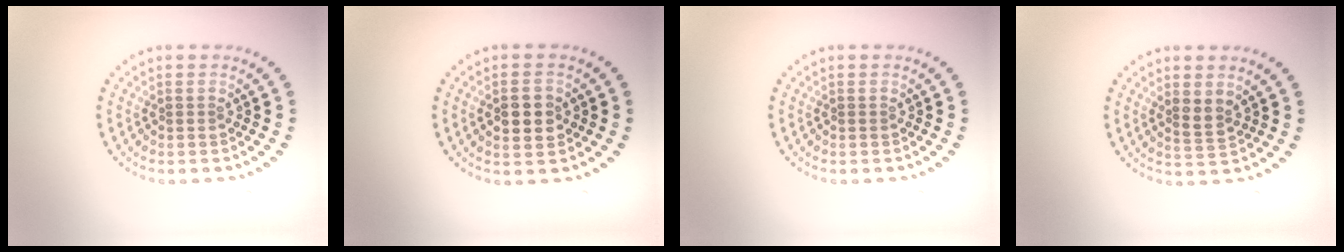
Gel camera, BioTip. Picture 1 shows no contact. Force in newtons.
{"total": 2.7, "press": 2.7, "slide": 0.3}
{"total": 0.0}
{"total": 1.7, "press": 1.5, "slide": 0.8}